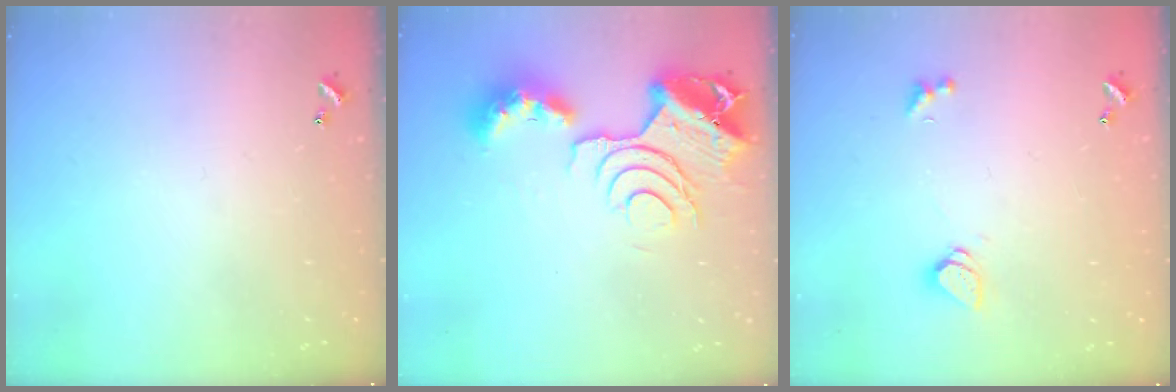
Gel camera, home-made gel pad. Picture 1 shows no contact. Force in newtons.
{"total": 14.3, "press": 14.2, "slide": 1.1}
{"total": 1.6, "press": 1.6, "slide": 0.5}